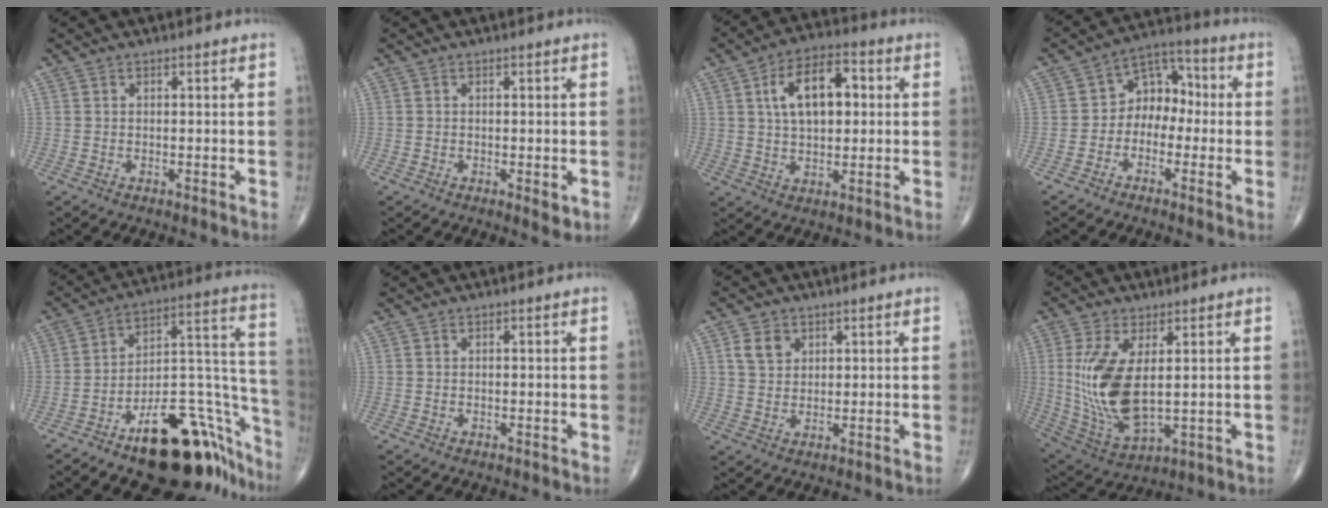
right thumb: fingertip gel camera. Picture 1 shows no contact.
{"total": 2.9, "force": [-0.8, 1.4, 2.5], "torque": [-0.020, -0.005, -0.007]}
{"total": 12.4, "force": [2.7, 6.7, 10.0], "torque": [-0.150, 0.011, 0.041]}
{"total": 8.3, "force": [-1.2, 6.3, 5.3], "torque": [-0.046, 0.043, -0.039]}
{"total": 26.1, "force": [-16.1, 10.9, 17.4], "torque": [-0.135, 0.121, -0.232]}
{"total": 0.0}
{"total": 4.5, "force": [2.0, 3.4, 2.3], "torque": [-0.028, -0.005, 0.039]}
{"total": 14.6, "force": [1.8, 6.6, 12.9], "torque": [-0.271, -0.020, 0.054]}